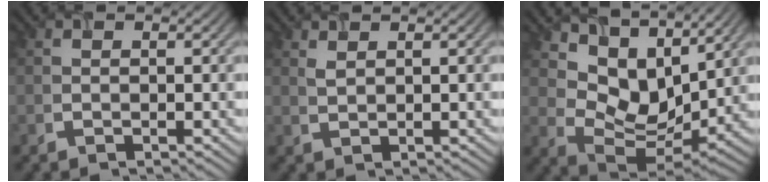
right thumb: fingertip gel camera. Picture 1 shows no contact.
{"total": 1.3, "force": [1.0, 0.3, 0.7], "torque": [-0.022, 0.001, 0.023]}
{"total": 10.3, "force": [5.9, 6.3, 5.5], "torque": [-0.123, -0.007, 0.110]}